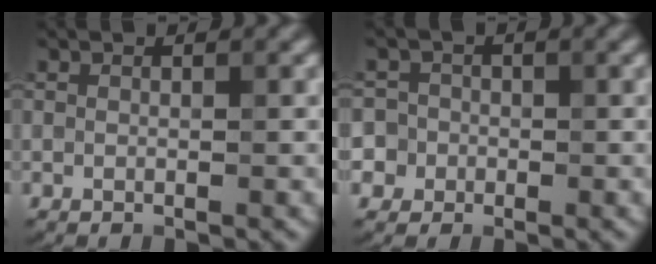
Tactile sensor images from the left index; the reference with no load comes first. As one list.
[{"total": 6.1, "force": [-1.5, 5.8, 1.4], "torque": [-0.027, 0.021, -0.066]}]